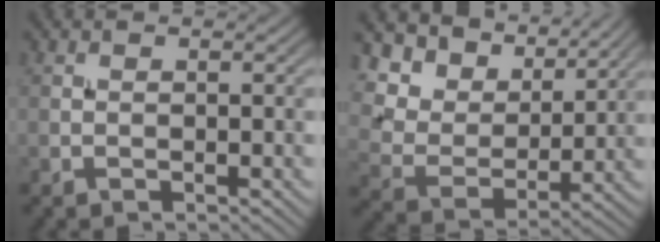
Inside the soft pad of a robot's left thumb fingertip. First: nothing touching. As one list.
[{"total": 11.0, "force": [7.7, 5.9, 5.2], "torque": [-0.148, 0.004, 0.127]}]